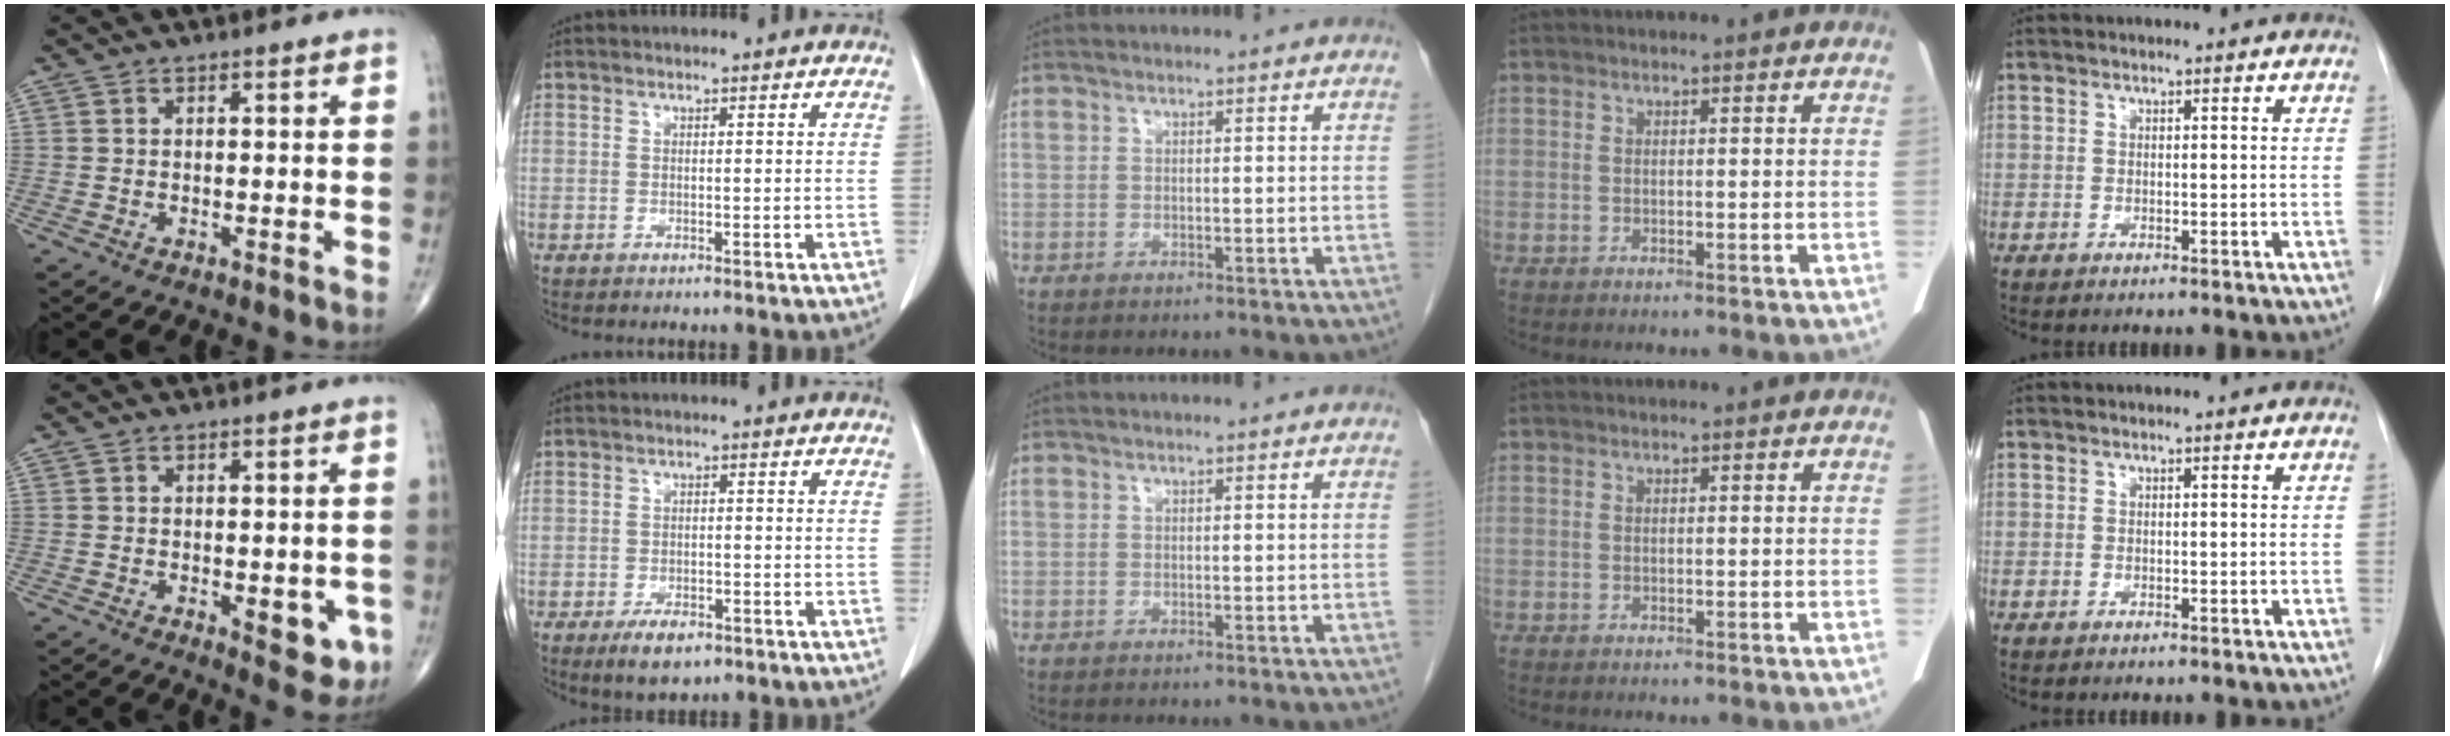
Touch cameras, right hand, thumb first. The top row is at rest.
{"thumb": {"total": 6.2, "force": [-1.5, 3.0, 5.2], "torque": [-0.041, -0.008, -0.012]}, "index": {"total": 4.7, "force": [-3.0, 2.0, 3.0], "torque": [-0.053, -0.003, -0.043]}}